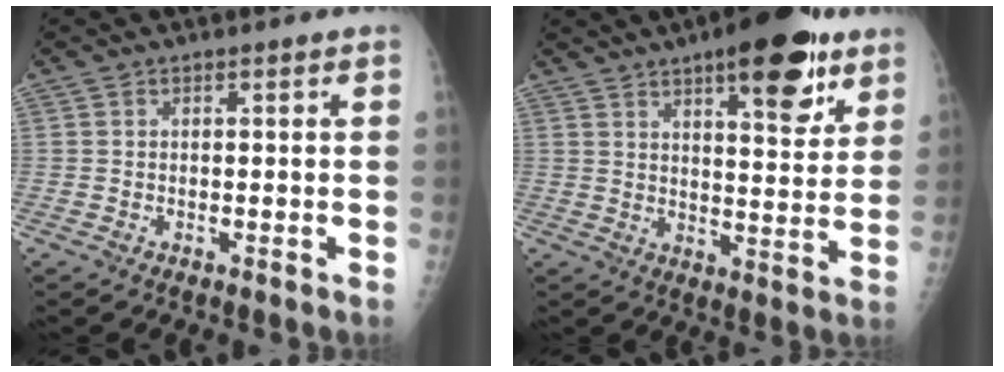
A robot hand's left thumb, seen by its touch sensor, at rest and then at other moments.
{"total": 15.8, "force": [9.2, 5.4, 11.7], "torque": [-0.125, -0.040, 0.128]}